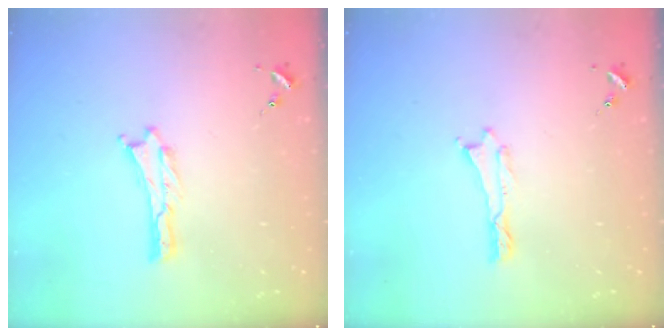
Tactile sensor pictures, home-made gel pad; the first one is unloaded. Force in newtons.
{"total": 0.0}